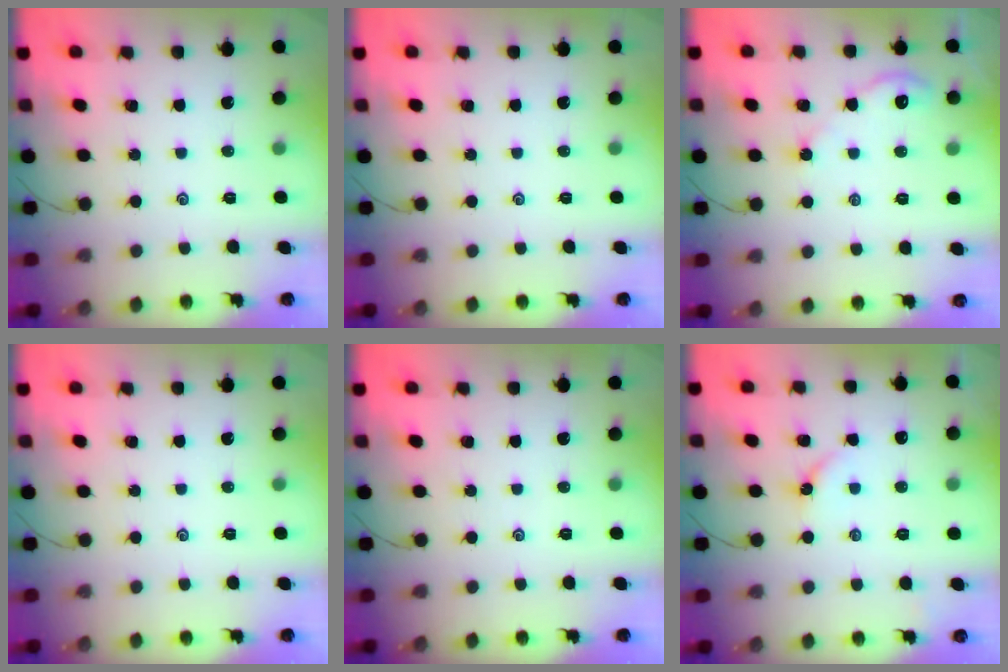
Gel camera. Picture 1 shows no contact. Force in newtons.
{"total": 0.0}
{"total": 4.4, "press": 4.3, "slide": 0.7}
{"total": 0.0}
{"total": 0.0}
{"total": 2.7, "press": 2.6, "slide": 0.6}